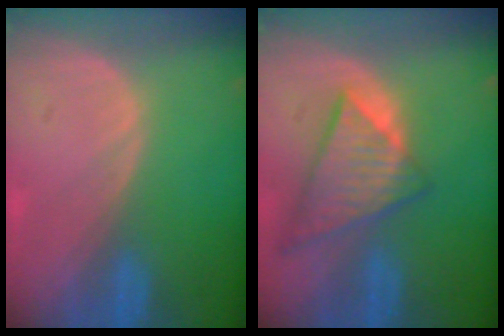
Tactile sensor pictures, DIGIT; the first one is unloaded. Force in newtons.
{"total": 9.0, "press": 7.8, "slide": 4.4}